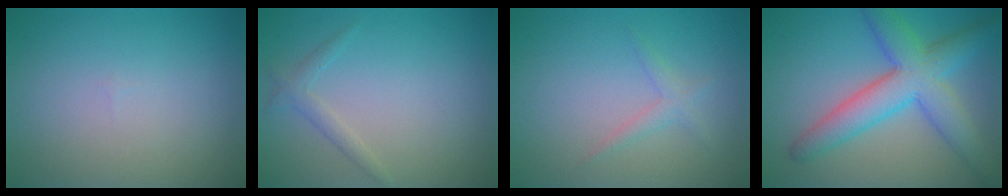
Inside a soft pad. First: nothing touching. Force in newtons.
{"total": 1.3, "press": 1.3, "slide": 0.1}
{"total": 1.3, "press": 1.3, "slide": 0.2}
{"total": 7.2, "press": 7.2, "slide": 0.1}